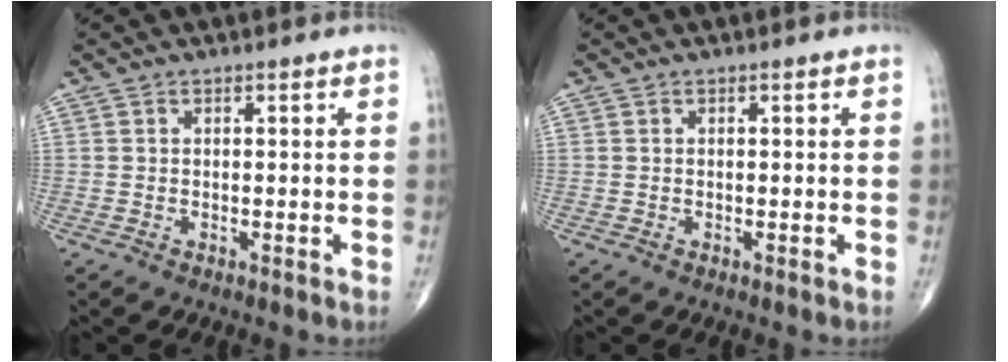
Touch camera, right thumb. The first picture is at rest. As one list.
[{"total": 0.0}]